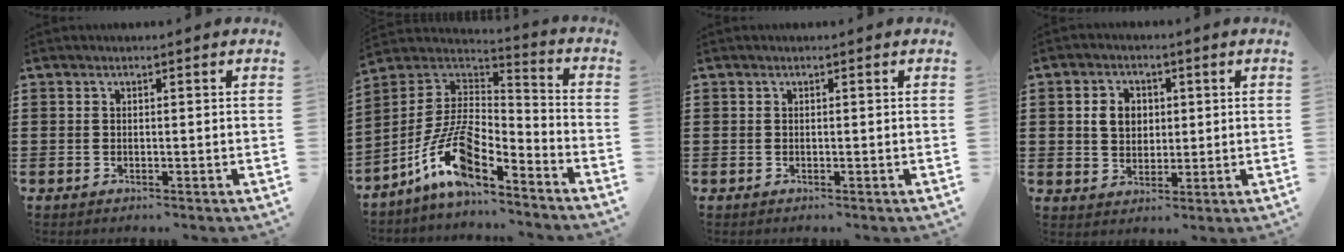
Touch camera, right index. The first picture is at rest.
{"total": 12.4, "force": [-7.6, 4.4, 8.7], "torque": [-0.191, 0.005, -0.152]}
{"total": 0.0}
{"total": 4.6, "force": [0.8, 3.7, 2.6], "torque": [-0.055, 0.011, 0.009]}